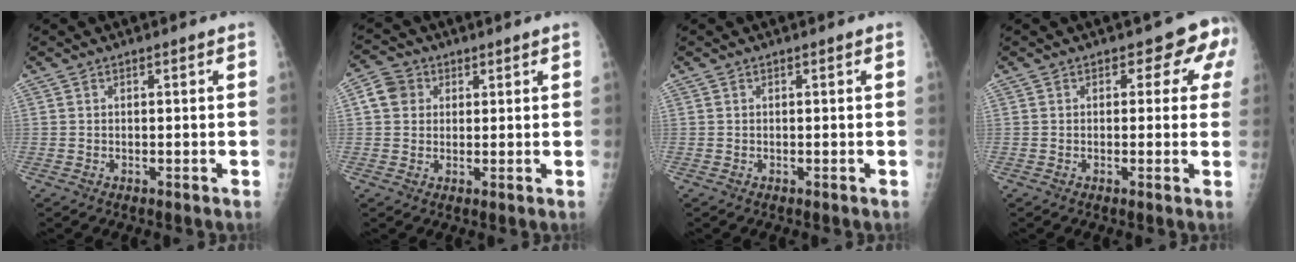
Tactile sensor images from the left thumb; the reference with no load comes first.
{"total": 4.8, "force": [1.5, 4.1, 1.9], "torque": [-0.018, 0.003, 0.023]}
{"total": 0.0}
{"total": 5.2, "force": [2.0, 3.4, 3.5], "torque": [0.006, 0.001, 0.010]}